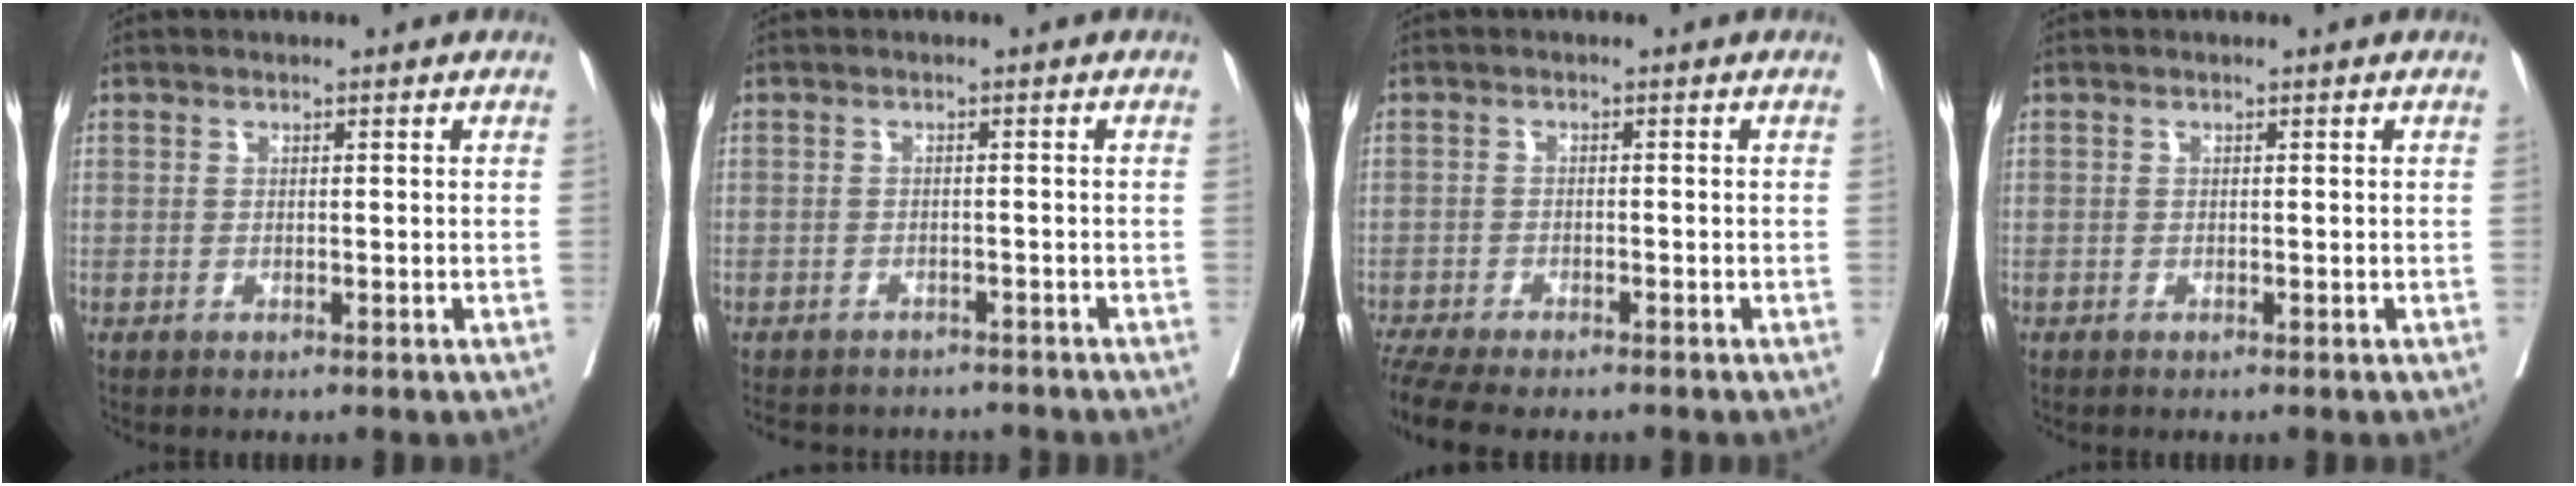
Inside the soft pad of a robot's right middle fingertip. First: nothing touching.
{"total": 9.2, "force": [-8.4, 3.0, 1.9], "torque": [-0.041, 0.002, -0.103]}
{"total": 9.7, "force": [-8.3, 2.1, 4.5], "torque": [-0.082, -0.009, -0.130]}
{"total": 0.0}